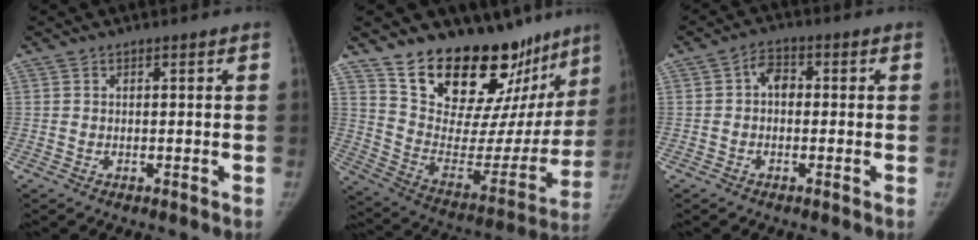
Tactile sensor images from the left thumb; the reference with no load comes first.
{"total": 27.2, "force": [21.3, 11.8, 12.1], "torque": [-0.138, -0.126, 0.320]}
{"total": 3.6, "force": [0.0, 2.5, 2.5], "torque": [-0.025, 0.012, -0.012]}